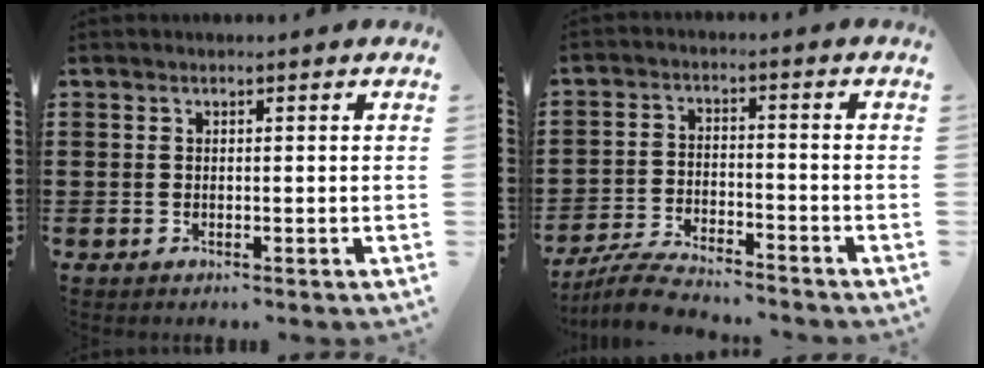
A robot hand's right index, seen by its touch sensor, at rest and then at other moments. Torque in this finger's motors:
{"motor_torque": [-0.15, 0.21, 0.15, -0.01]}